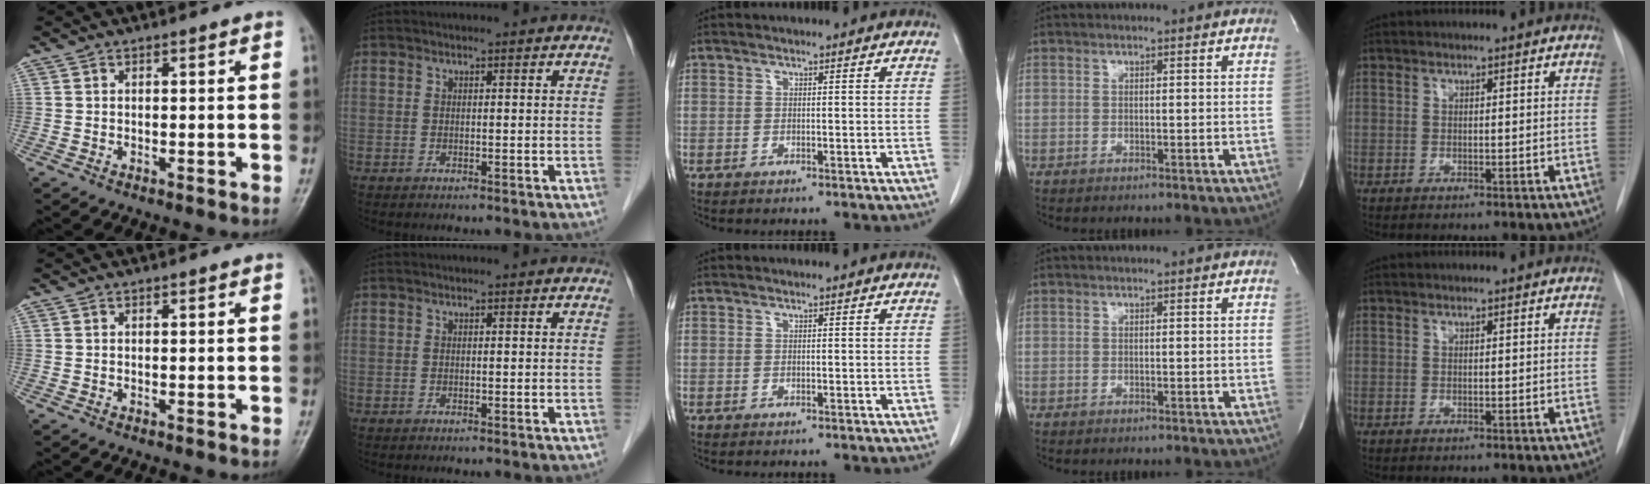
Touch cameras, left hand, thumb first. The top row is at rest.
{}